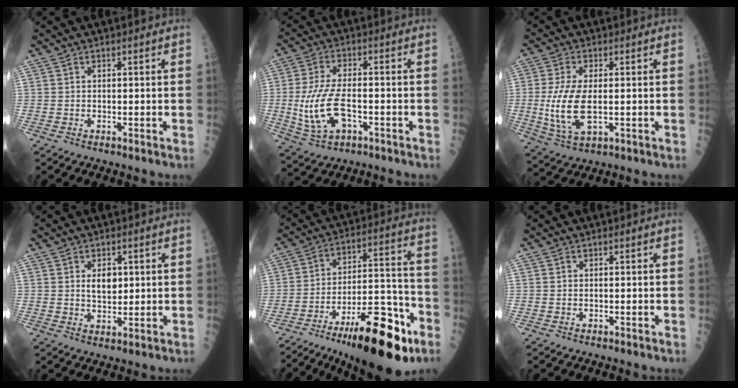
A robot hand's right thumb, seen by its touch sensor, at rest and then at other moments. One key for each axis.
{"total": 11.6, "fx": -2.2, "fy": 5.7, "fz": 9.8, "tx": -0.207, "ty": 0.011, "tz": -0.035}
{"total": 10.6, "fx": -0.8, "fy": 4.7, "fz": 9.4, "tx": -0.205, "ty": -0.010, "tz": -0.008}
{"total": 4.4, "fx": 1.0, "fy": 2.8, "fz": 3.2, "tx": -0.035, "ty": -0.007, "tz": 0.019}
{"total": 24.6, "fx": -13.1, "fy": 7.8, "fz": 19.3, "tx": -0.270, "ty": 0.061, "tz": -0.203}
{"total": 0.0}